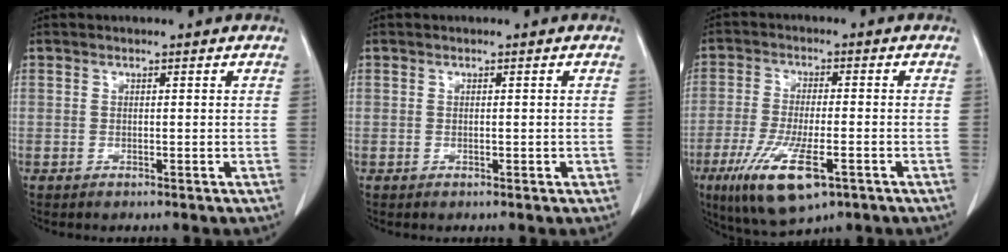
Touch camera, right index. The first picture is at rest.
{"total": 0.6, "force": [-0.1, 0.4, 0.5], "torque": [-0.006, 0.001, -0.001]}
{"total": 11.8, "force": [-5.7, 3.0, 9.9], "torque": [-0.191, -0.027, -0.091]}